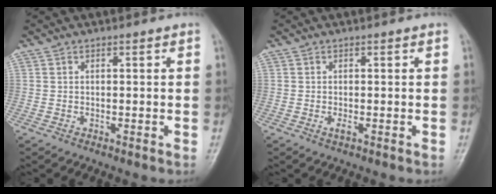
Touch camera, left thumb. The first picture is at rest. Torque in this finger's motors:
{"motor_torque": [-0.04, 0.04, 0.05, 0.02, 0.00]}